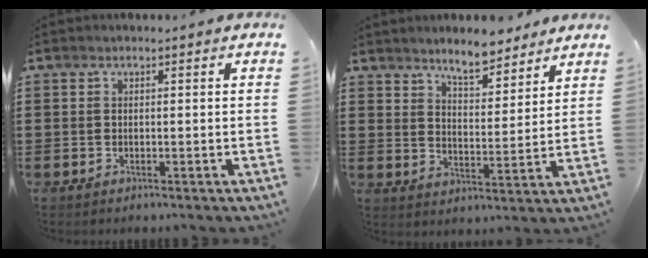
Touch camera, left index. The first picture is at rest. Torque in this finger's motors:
{"motor_torque": [1.28, -0.49, 0.58, 0.12]}